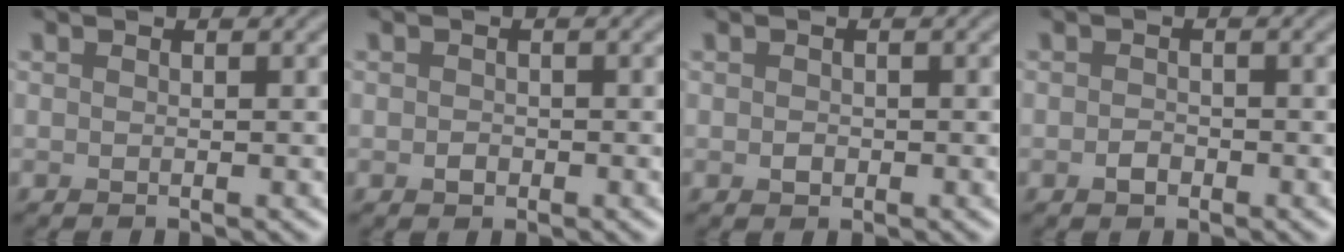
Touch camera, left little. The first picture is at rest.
{"total": 1.0, "force": [-0.4, 0.8, 0.5], "torque": [-0.009, -0.002, -0.012]}
{"total": 0.9, "force": [-0.3, 0.8, 0.5], "torque": [-0.009, -0.001, -0.009]}
{"total": 1.2, "force": [-0.7, 0.8, 0.7], "torque": [-0.011, 0.000, -0.018]}